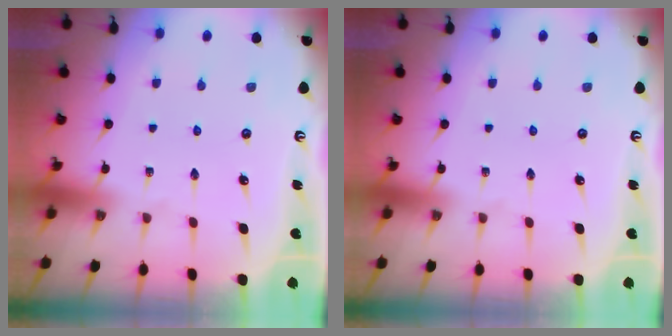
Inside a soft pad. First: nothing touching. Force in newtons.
{"total": 0.0}